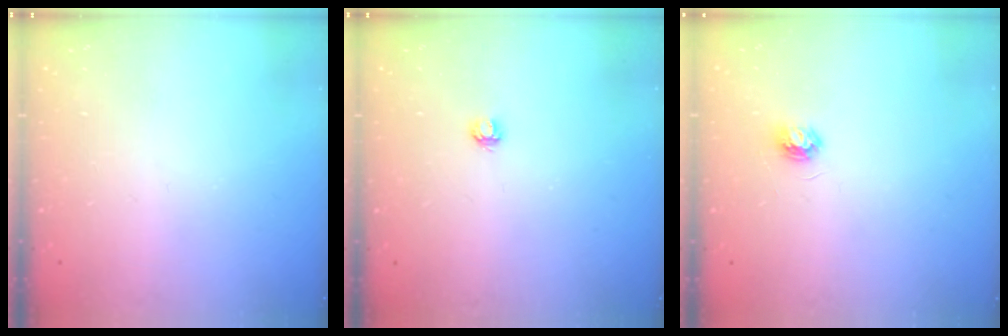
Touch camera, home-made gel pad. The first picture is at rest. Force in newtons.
{"total": 3.2, "press": 3.2, "slide": 0.3}
{"total": 3.7, "press": 3.7, "slide": 0.5}